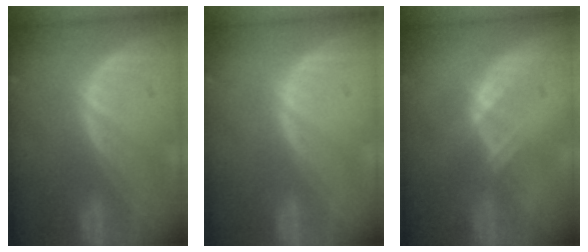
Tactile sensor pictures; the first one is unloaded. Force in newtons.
{"total": 0.0}
{"total": 1.9, "press": 1.9, "slide": 0.3}